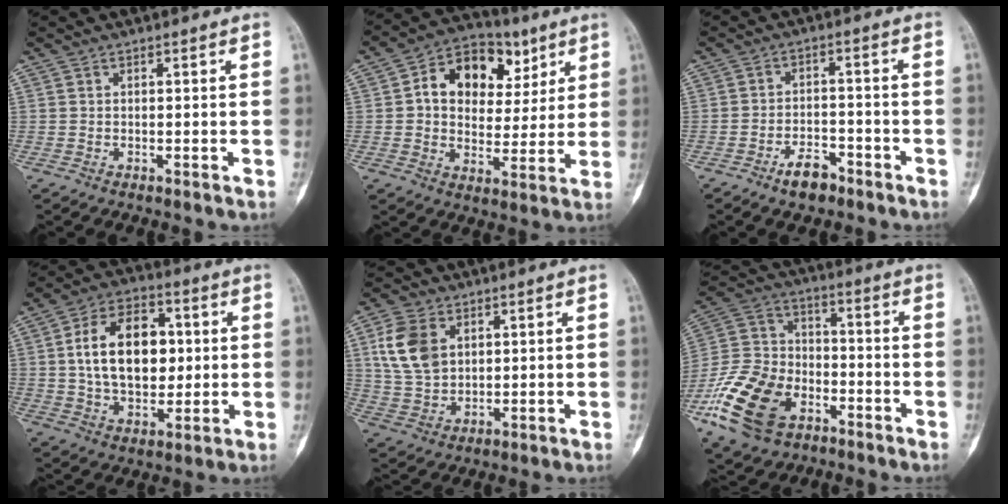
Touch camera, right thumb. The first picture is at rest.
{"total": 16.2, "force": [1.8, 12.9, 9.5], "torque": [-0.079, 0.027, 0.027]}
{"total": 5.2, "force": [-3.6, 2.6, 2.7], "torque": [-0.033, 0.029, -0.059]}
{"total": 17.0, "force": [2.3, 11.0, 12.9], "torque": [-0.183, 0.006, 0.038]}
{"total": 10.9, "force": [3.4, 7.6, 7.0], "torque": [-0.128, -0.009, 0.074]}
{"total": 19.5, "force": [-9.0, 12.5, 11.9], "torque": [-0.228, 0.047, -0.172]}